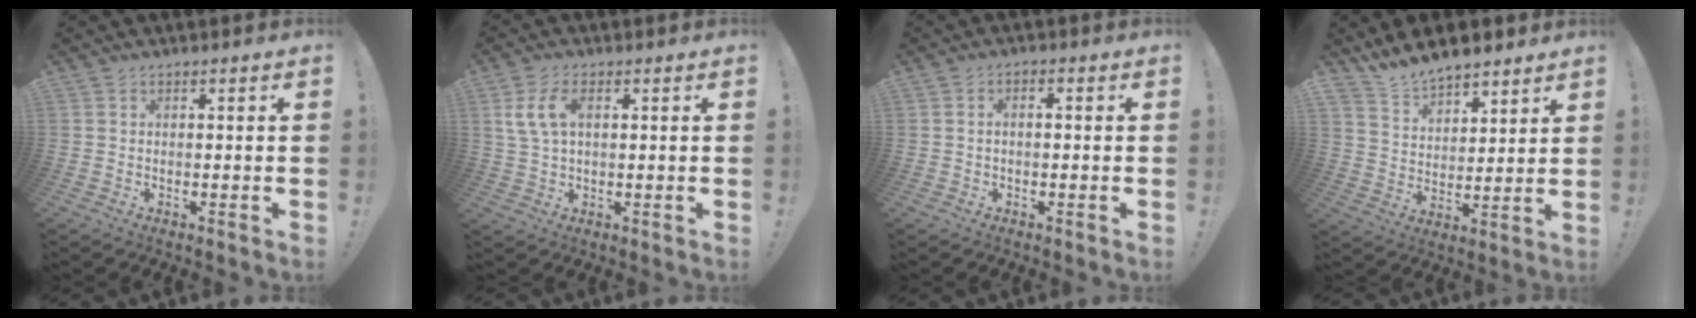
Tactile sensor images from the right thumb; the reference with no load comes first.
{"total": 7.7, "force": [2.1, 4.1, 6.2], "torque": [-0.127, 0.007, 0.039]}
{"total": 1.8, "force": [-0.8, 0.6, 1.4], "torque": [-0.028, 0.008, -0.014]}
{"total": 9.4, "force": [8.5, 3.4, 2.1], "torque": [-0.053, -0.067, 0.165]}